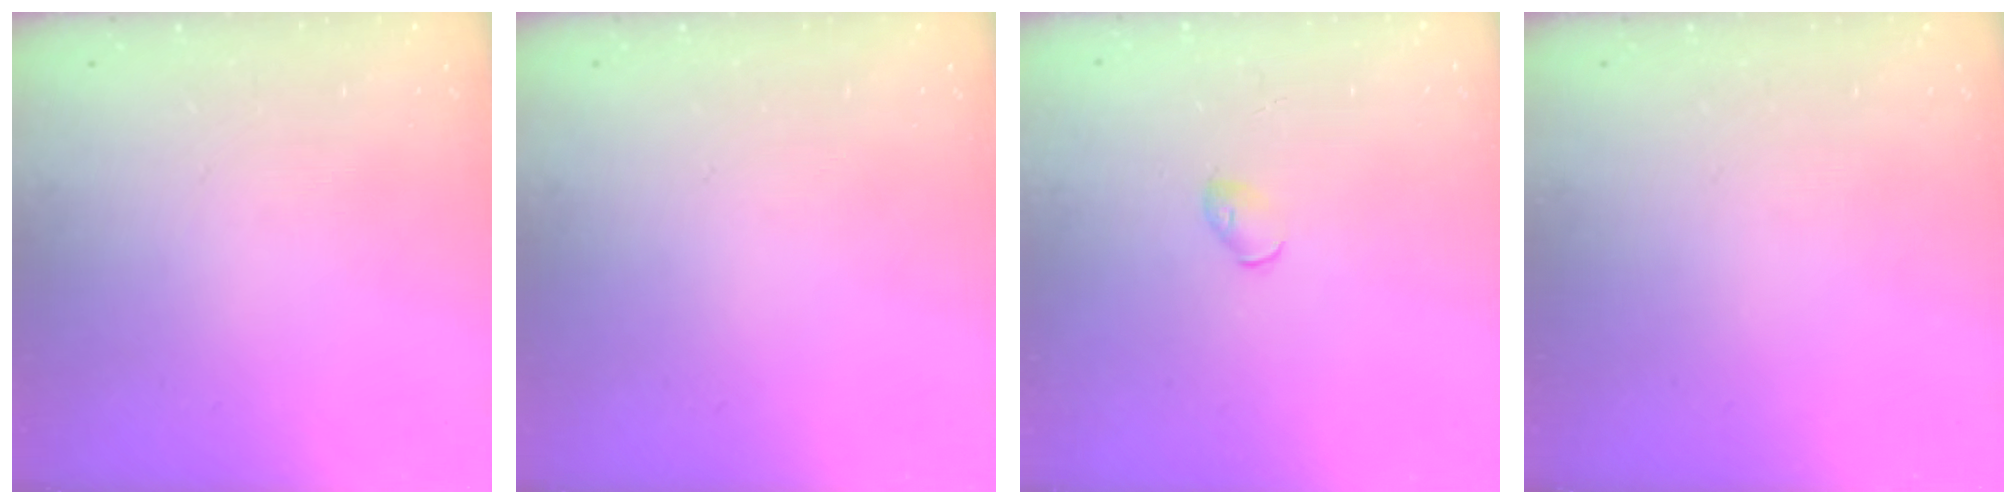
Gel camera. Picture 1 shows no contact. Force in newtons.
{"total": 0.0}
{"total": 2.9, "press": 2.9, "slide": 0.7}
{"total": 0.0}